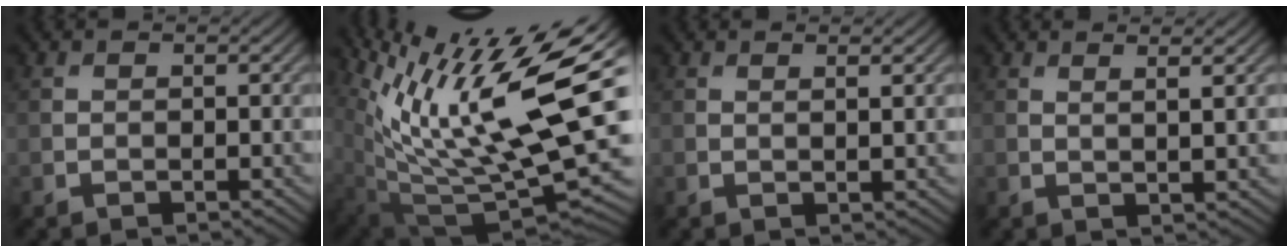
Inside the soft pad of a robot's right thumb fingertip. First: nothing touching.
{"total": 16.4, "force": [7.0, 5.2, 13.9], "torque": [-0.273, 0.010, 0.128]}
{"total": 2.1, "force": [0.9, 0.5, 1.8], "torque": [-0.025, 0.004, 0.016]}
{"total": 3.3, "force": [1.5, 0.4, 2.8], "torque": [-0.047, 0.005, 0.030]}